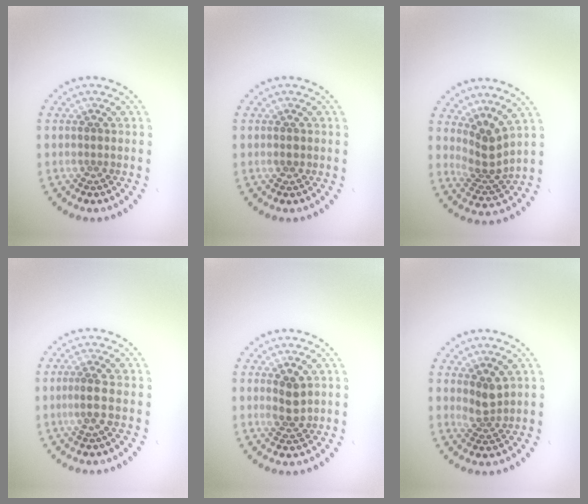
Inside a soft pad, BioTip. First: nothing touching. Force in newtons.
{"total": 0.8, "press": 0.8, "slide": 0.1}
{"total": 2.9, "press": 2.0, "slide": 2.1}
{"total": 1.7, "press": 1.4, "slide": 0.9}
{"total": 1.8, "press": 1.8, "slide": 0.3}
{"total": 1.8, "press": 1.4, "slide": 1.2}